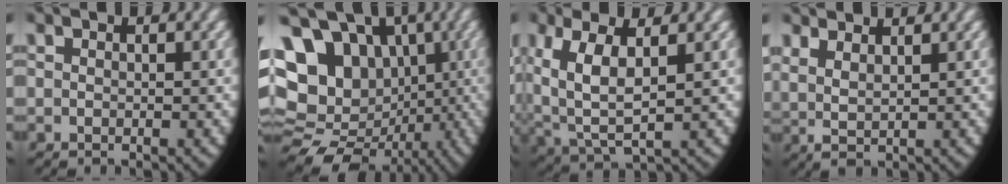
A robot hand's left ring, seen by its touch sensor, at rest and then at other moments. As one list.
[{"total": 19.4, "force": [-1.2, 16.2, 10.7], "torque": [-0.243, -0.078, -0.003]}, {"total": 6.6, "force": [1.0, 4.2, 5.0], "torque": [-0.127, -0.027, 0.037]}, {"total": 3.9, "force": [2.1, 2.3, 2.3], "torque": [-0.059, -0.003, 0.040]}]